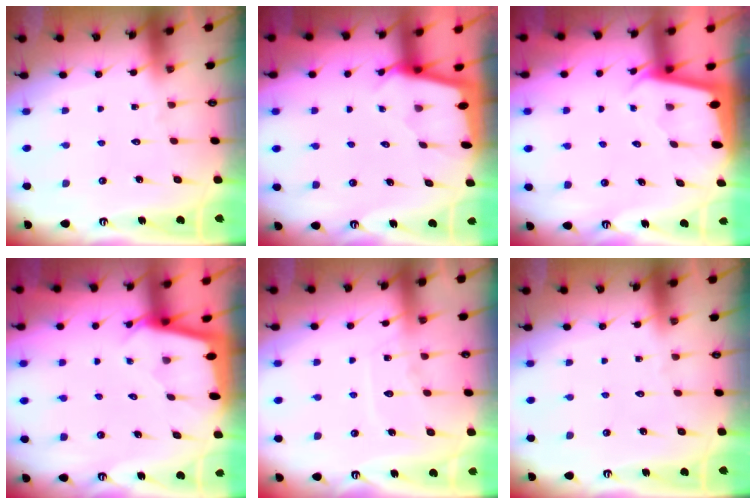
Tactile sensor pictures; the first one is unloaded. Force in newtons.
{"total": 1.8, "press": 1.8, "slide": 0.3}
{"total": 1.9, "press": 1.9, "slide": 0.1}
{"total": 2.1, "press": 2.1, "slide": 0.2}
{"total": 9.4, "press": 9.3, "slide": 1.0}
{"total": 0.0}